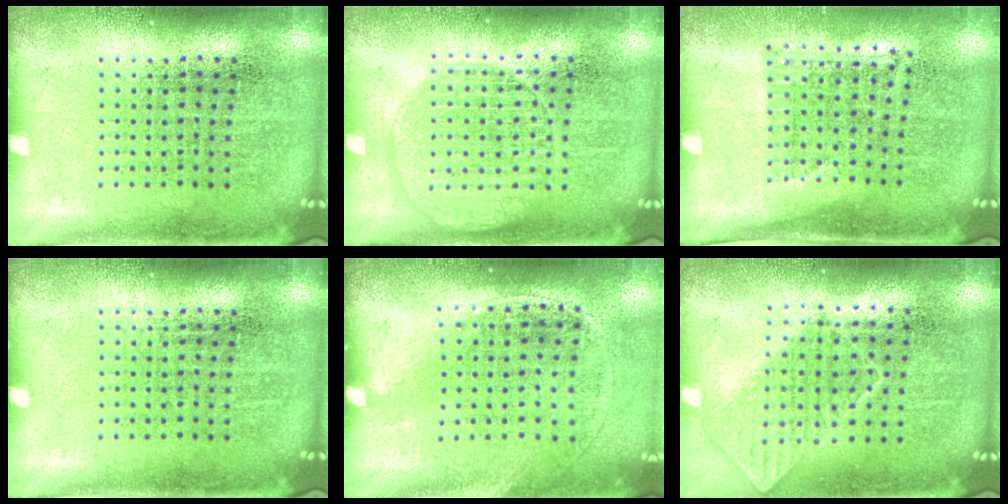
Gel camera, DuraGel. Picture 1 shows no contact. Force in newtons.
{"total": 1.4, "press": 1.4, "slide": 0.1}
{"total": 1.1, "press": 0.9, "slide": 0.6}
{"total": 0.0}
{"total": 1.4, "press": 1.0, "slide": 1.0}
{"total": 0.8, "press": 0.7, "slide": 0.2}